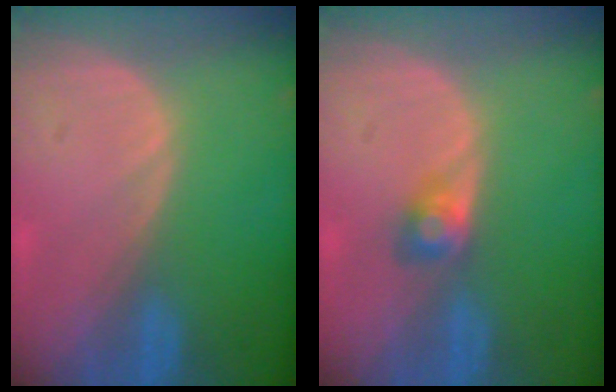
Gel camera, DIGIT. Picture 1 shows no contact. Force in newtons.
{"total": 2.4, "press": 2.4, "slide": 0.4}